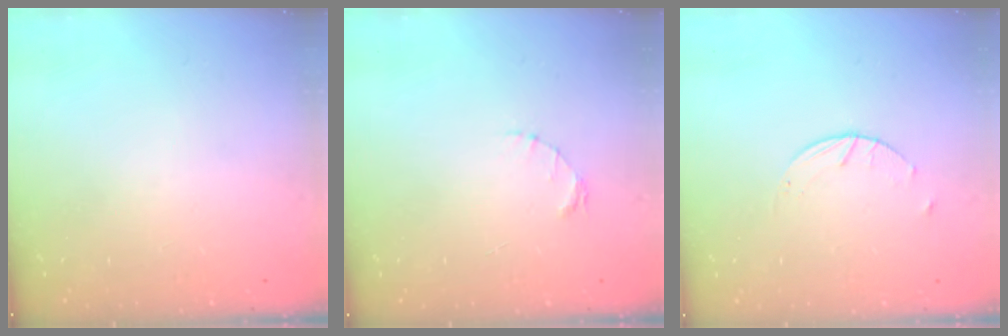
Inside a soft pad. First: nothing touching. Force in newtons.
{"total": 1.6, "press": 1.5, "slide": 0.3}
{"total": 2.6, "press": 2.6, "slide": 0.4}